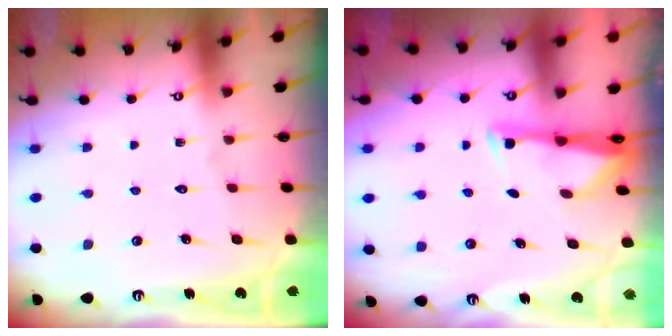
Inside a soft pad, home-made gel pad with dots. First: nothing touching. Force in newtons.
{"total": 2.9, "press": 2.9, "slide": 0.4}